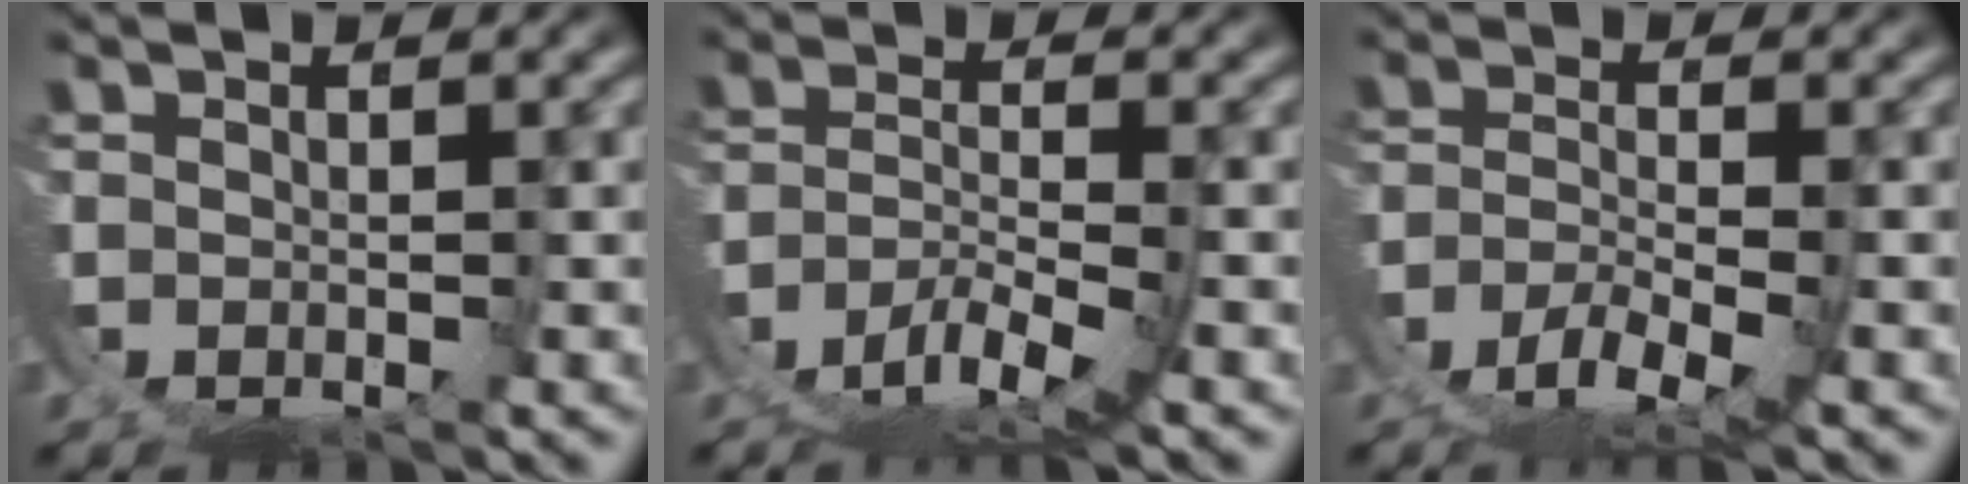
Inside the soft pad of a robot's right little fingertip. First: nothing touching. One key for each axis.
{"total": 5.5, "fx": -2.6, "fy": 2.0, "fz": 4.4, "tx": -0.069, "ty": -0.019, "tz": -0.037}
{"total": 4.1, "fx": -2.3, "fy": 0.5, "fz": 3.3, "tx": -0.046, "ty": -0.013, "tz": -0.033}